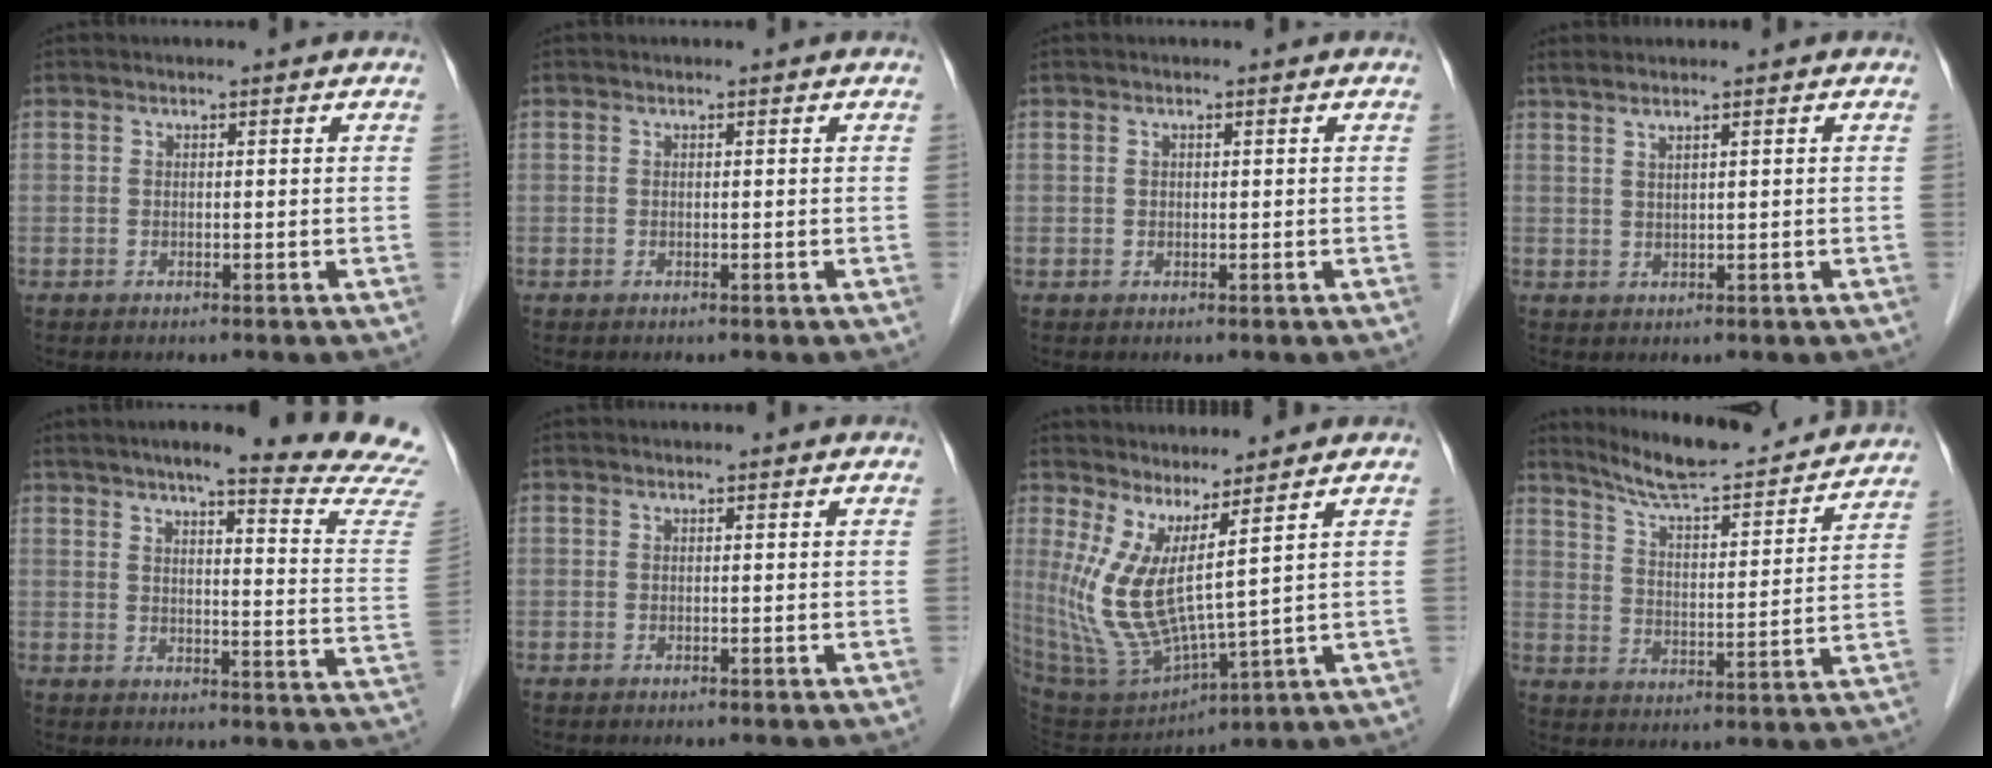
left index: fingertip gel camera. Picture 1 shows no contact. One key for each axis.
{"total": 0.0}
{"total": 0.5, "fx": 0.2, "fy": 0.4, "fz": 0.3, "tx": -0.009, "ty": 0.006, "tz": 0.004}
{"total": 2.1, "fx": 1.5, "fy": -0.3, "fz": 1.5, "tx": -0.041, "ty": 0.009, "tz": 0.034}
{"total": 19.6, "fx": 17.4, "fy": -1.2, "fz": 9.0, "tx": -0.121, "ty": -0.077, "tz": 0.198}
{"total": 0.0}
{"total": 10.2, "fx": 4.2, "fy": 1.1, "fz": 9.3, "tx": -0.218, "ty": -0.030, "tz": 0.101}
{"total": 18.7, "fx": 17.3, "fy": 1.8, "fz": 6.9, "tx": -0.110, "ty": -0.009, "tz": 0.247}